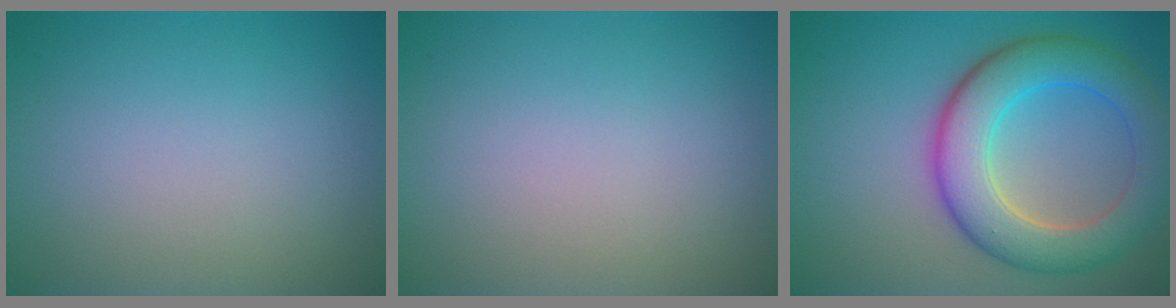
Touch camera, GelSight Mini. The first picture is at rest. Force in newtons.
{"total": 0.0}
{"total": 7.8, "press": 7.8, "slide": 0.3}